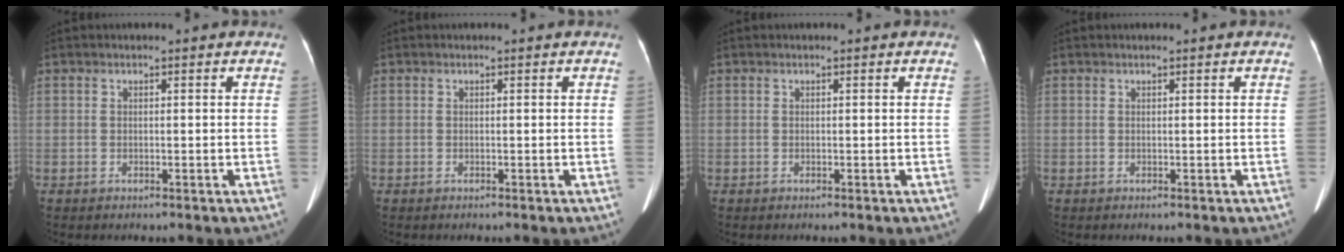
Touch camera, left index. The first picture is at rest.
{"total": 0.0}
{"total": 0.0}
{"total": 0.0}